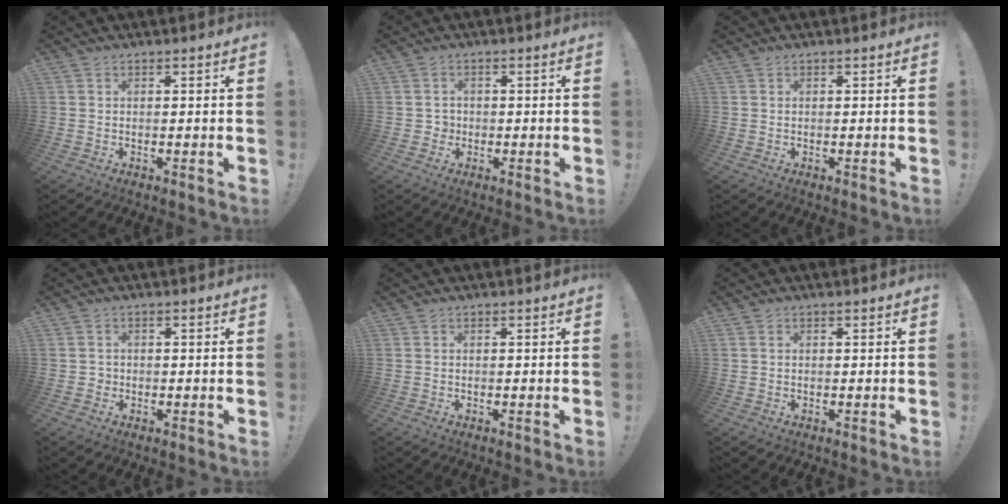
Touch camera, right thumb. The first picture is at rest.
{"total": 2.2, "force": [-0.5, 2.1, 0.5], "torque": [-0.009, 0.004, -0.009]}
{"total": 0.0}
{"total": 1.5, "force": [-0.5, 1.4, 0.4], "torque": [-0.014, 0.007, -0.008]}
{"total": 0.0}
{"total": 0.5, "force": [0.3, 0.4, 0.3], "torque": [-0.013, 0.004, 0.007]}